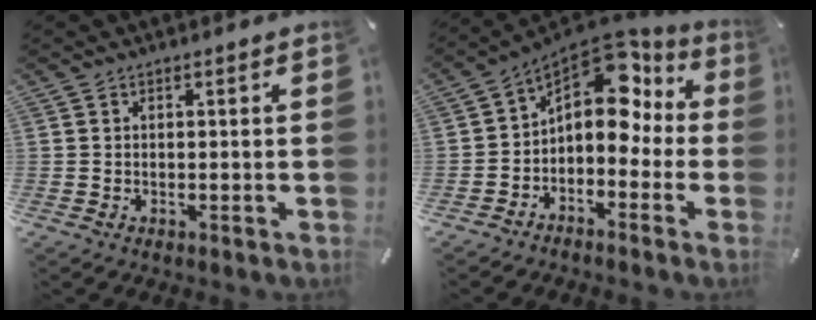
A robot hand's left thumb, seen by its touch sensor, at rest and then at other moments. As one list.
[{"total": 11.3, "force": [4.5, 7.2, 7.5], "torque": [-0.125, -0.039, 0.075]}]